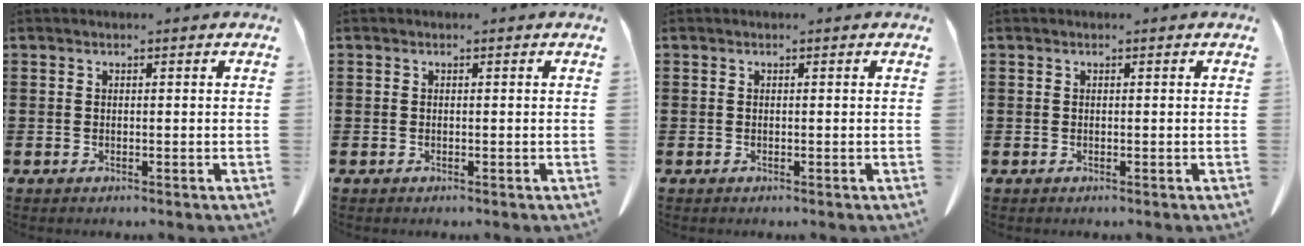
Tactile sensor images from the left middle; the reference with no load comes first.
{"total": 0.0}
{"total": 0.0}
{"total": 0.0}